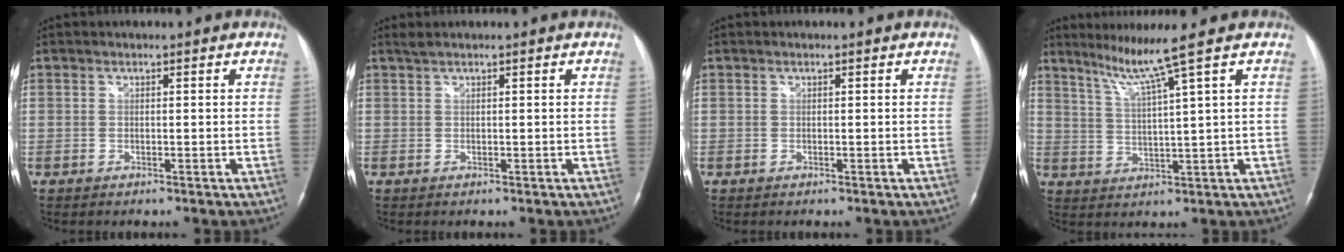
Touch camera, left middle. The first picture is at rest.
{"total": 0.9, "force": [0.8, -0.1, 0.5], "torque": [-0.018, 0.014, 0.022]}
{"total": 0.0}
{"total": 6.7, "force": [4.3, -2.6, 4.3], "torque": [-0.082, -0.012, 0.085]}